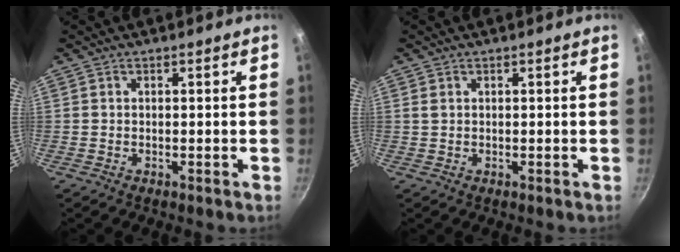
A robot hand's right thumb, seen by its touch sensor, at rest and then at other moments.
{"total": 0.9, "force": [0.4, 0.6, 0.5], "torque": [-0.010, 0.000, 0.008]}